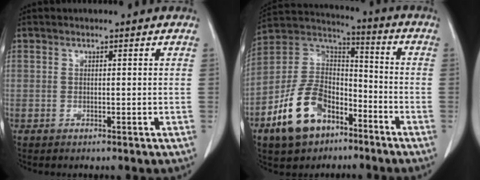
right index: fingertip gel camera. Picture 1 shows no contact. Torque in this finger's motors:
{"motor_torque": [0.00, -0.10, 0.04, 0.00]}